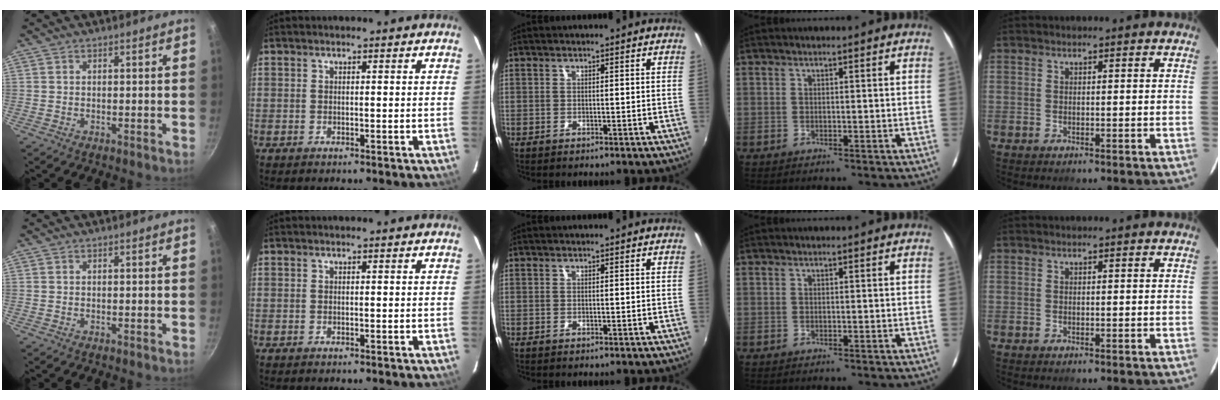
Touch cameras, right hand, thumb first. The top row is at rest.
{}